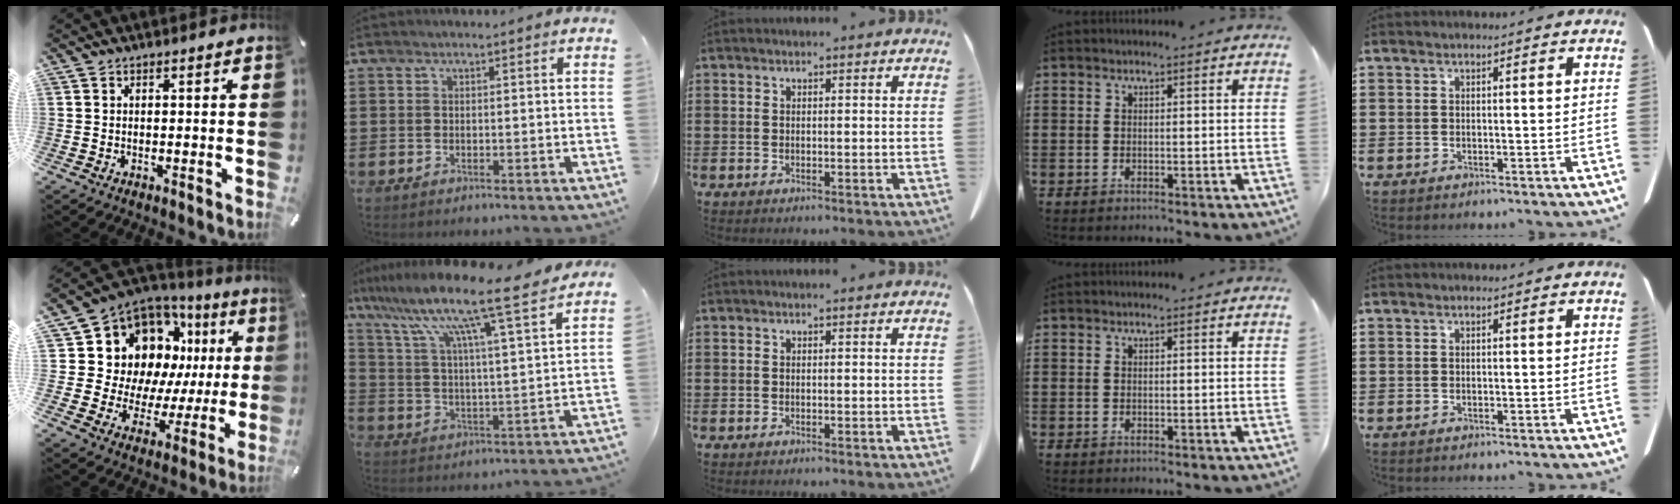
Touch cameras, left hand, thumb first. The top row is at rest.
{"thumb": {"total": 15.8, "force": [8.5, 11.6, 6.7], "torque": [-0.118, -0.084, 0.171]}, "index": {"total": 11.2, "force": [9.2, -0.4, 6.4], "torque": [-0.153, -0.067, 0.142]}}